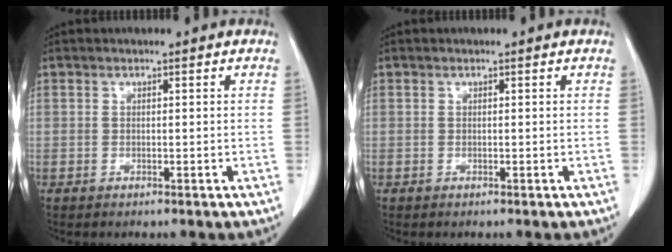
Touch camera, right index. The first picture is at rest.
{"total": 0.0}